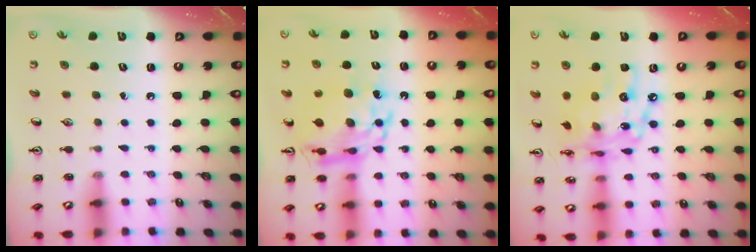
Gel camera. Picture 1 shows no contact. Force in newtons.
{"total": 13.5, "press": 13.4, "slide": 1.4}
{"total": 16.8, "press": 16.8, "slide": 1.4}